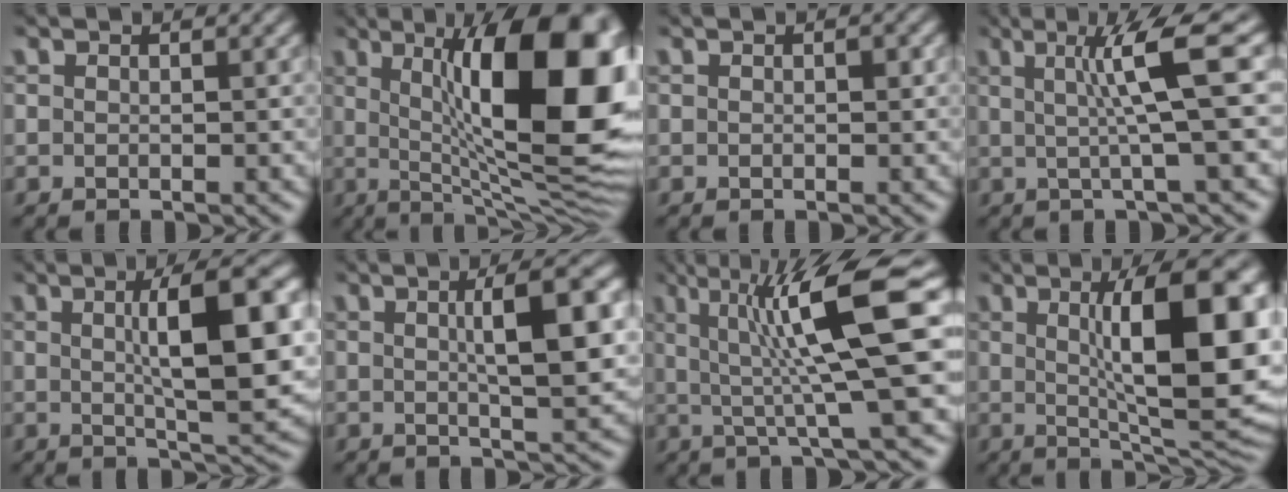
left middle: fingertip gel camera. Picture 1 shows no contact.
{"total": 17.1, "force": [3.4, 5.7, 15.7], "torque": [-0.204, 0.009, 0.044]}
{"total": 0.7, "force": [0.2, 0.4, 0.6], "torque": [-0.006, 0.000, 0.001]}
{"total": 5.9, "force": [1.0, 0.5, 5.8], "torque": [-0.095, 0.007, 0.019]}
{"total": 9.2, "force": [1.3, 2.2, 8.8], "torque": [-0.114, 0.007, 0.022]}
{"total": 6.6, "force": [1.2, 1.5, 6.3], "torque": [-0.083, 0.012, 0.016]}
{"total": 10.7, "force": [2.1, 1.7, 10.3], "torque": [-0.147, 0.004, 0.035]}
{"total": 12.4, "force": [1.7, 3.2, 11.9], "torque": [-0.159, -0.001, 0.031]}